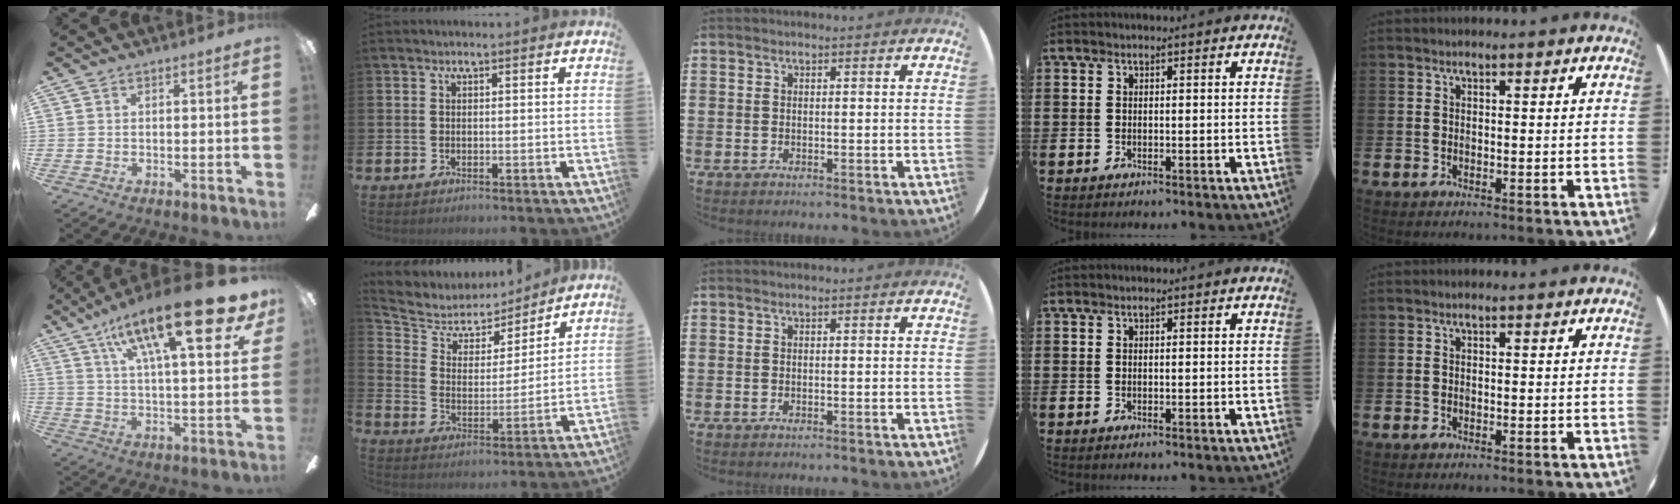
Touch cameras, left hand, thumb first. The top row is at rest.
{"thumb": {"total": 23.7, "force": [13.5, 6.8, 18.2], "torque": [-0.281, -0.065, 0.209]}, "index": {"total": 5.5, "force": [4.8, 2.7, 0.5], "torque": [-0.047, -0.037, 0.079]}}